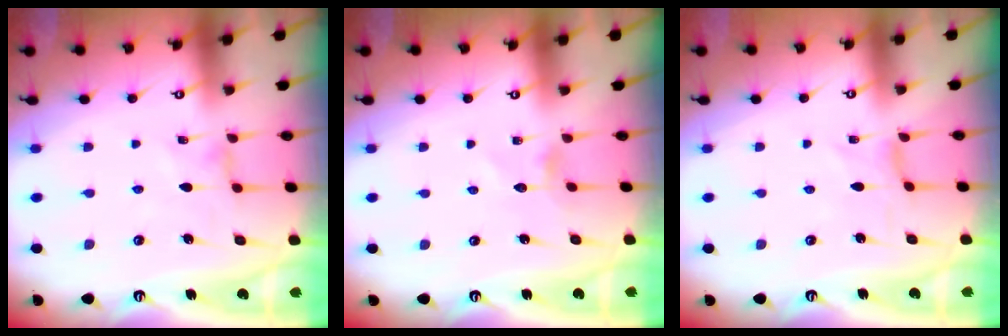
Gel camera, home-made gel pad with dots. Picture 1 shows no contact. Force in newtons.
{"total": 2.7, "press": 2.7, "slide": 0.3}
{"total": 0.0}